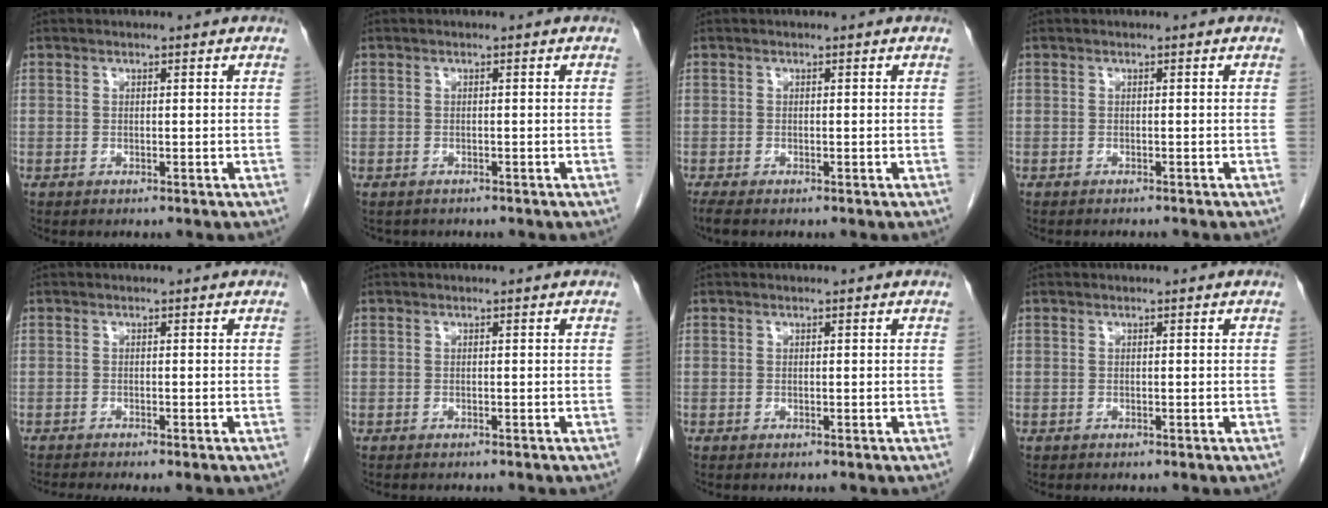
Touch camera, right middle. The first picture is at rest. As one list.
[{"total": 1.6, "force": [-1.5, 0.7, 0.1], "torque": [-0.013, -0.004, -0.021]}, {"total": 1.9, "force": [-1.5, 0.4, 1.0], "torque": [-0.022, -0.007, -0.023]}, {"total": 2.6, "force": [-2.5, 0.3, 0.8], "torque": [-0.010, -0.003, -0.030]}, {"total": 3.4, "force": [-3.0, -0.5, 1.5], "torque": [-0.020, -0.008, -0.045]}, {"total": 2.6, "force": [-2.3, 0.5, 1.0], "torque": [-0.017, -0.004, -0.024]}, {"total": 0.0}, {"total": 0.0}]